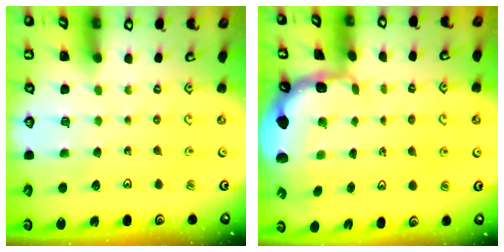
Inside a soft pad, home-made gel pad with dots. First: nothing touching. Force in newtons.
{"total": 1.7, "press": 1.5, "slide": 0.7}